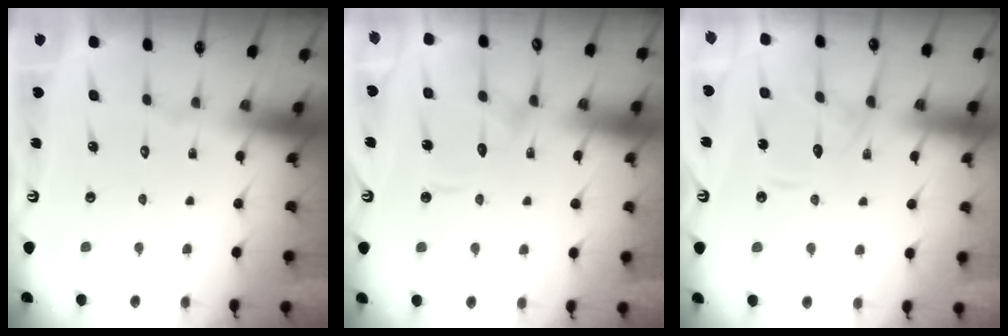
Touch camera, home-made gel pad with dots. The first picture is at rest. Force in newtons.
{"total": 11.9, "press": 11.8, "slide": 1.1}
{"total": 11.7, "press": 11.6, "slide": 1.3}